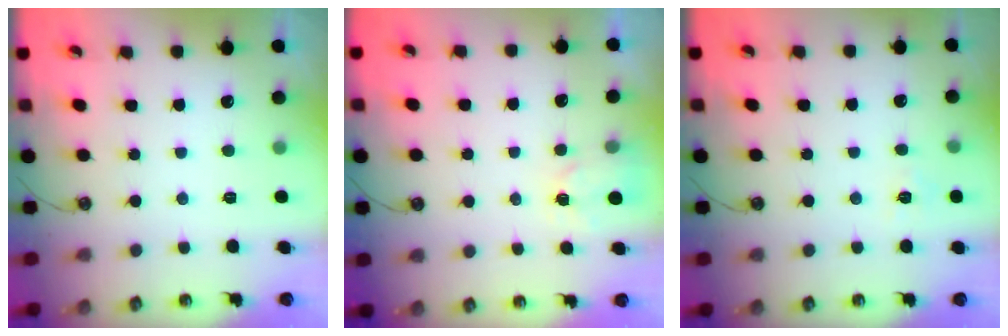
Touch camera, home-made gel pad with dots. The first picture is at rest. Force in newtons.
{"total": 4.0, "press": 4.0, "slide": 0.5}
{"total": 6.6, "press": 6.5, "slide": 0.6}